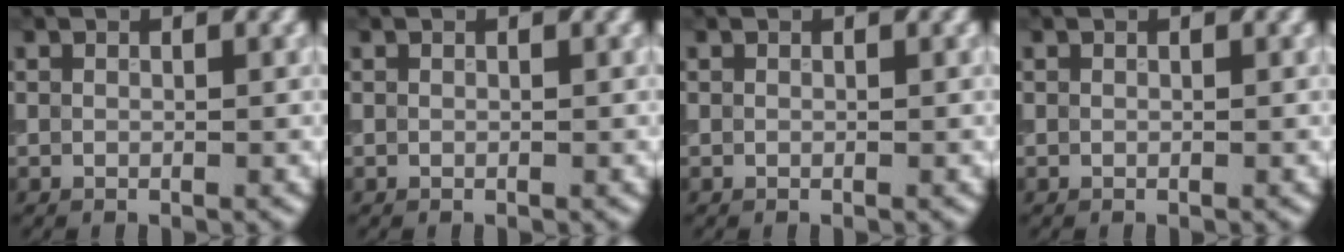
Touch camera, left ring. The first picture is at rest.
{"total": 0.0}
{"total": 0.0}
{"total": 0.0}